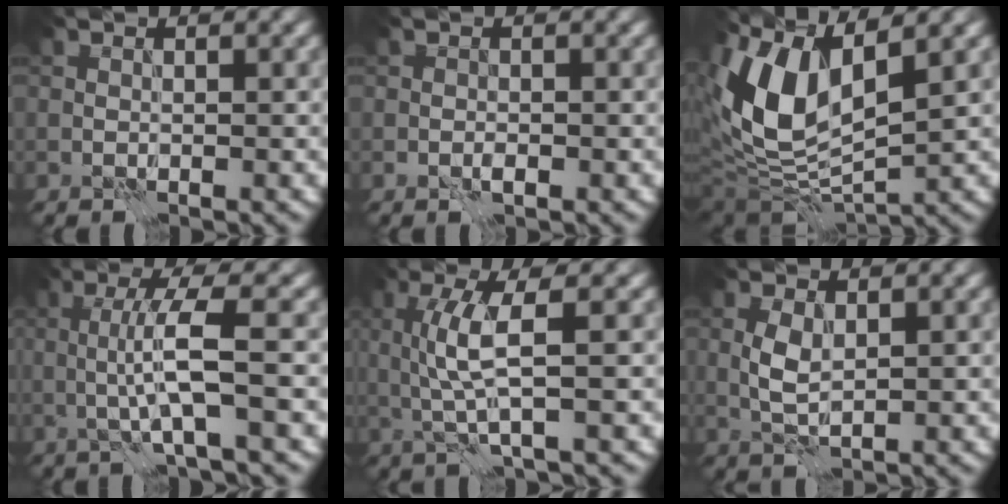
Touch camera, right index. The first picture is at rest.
{"total": 1.2, "force": [-0.4, 0.7, 0.8], "torque": [-0.017, -0.001, -0.009]}
{"total": 9.8, "force": [3.6, 4.7, 7.8], "torque": [-0.167, 0.003, 0.065]}
{"total": 4.6, "force": [-0.5, 0.3, 4.5], "torque": [-0.086, 0.008, -0.012]}
{"total": 4.2, "force": [0.4, 0.7, 4.1], "torque": [-0.092, -0.003, 0.014]}
{"total": 2.3, "force": [0.5, 1.1, 2.0], "torque": [-0.047, 0.001, 0.011]}